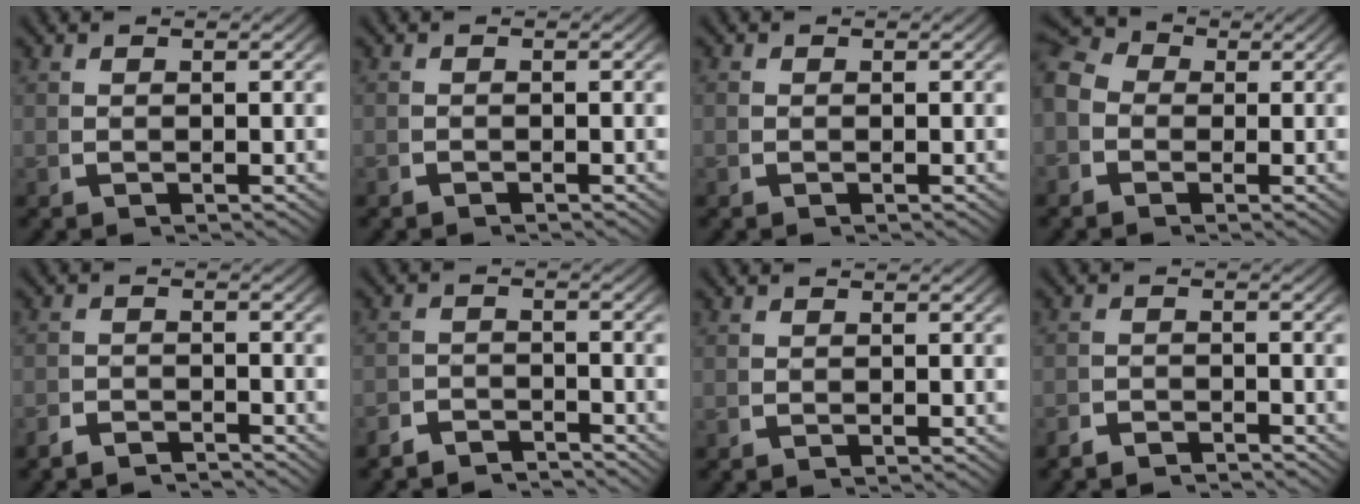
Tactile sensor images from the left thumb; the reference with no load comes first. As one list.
[{"total": 0.6, "force": [-0.6, 0.2, 0.1], "torque": [0.000, -0.005, -0.011]}, {"total": 0.0}, {"total": 6.3, "force": [1.2, 5.2, 3.4], "torque": [-0.056, 0.005, 0.001]}, {"total": 2.7, "force": [-2.7, 0.6, 0.1], "torque": [0.001, -0.010, -0.051]}, {"total": 3.7, "force": [-3.6, 0.8, 0.2], "torque": [0.006, -0.014, -0.068]}, {"total": 0.0}, {"total": 2.7, "force": [-2.7, 0.5, 0.1], "torque": [0.004, -0.011, -0.050]}]